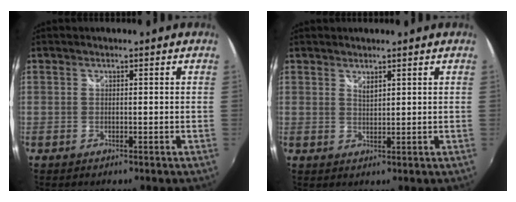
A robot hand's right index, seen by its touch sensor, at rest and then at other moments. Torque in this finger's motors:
{"motor_torque": [-0.24, -0.02, -0.05, 0.01]}